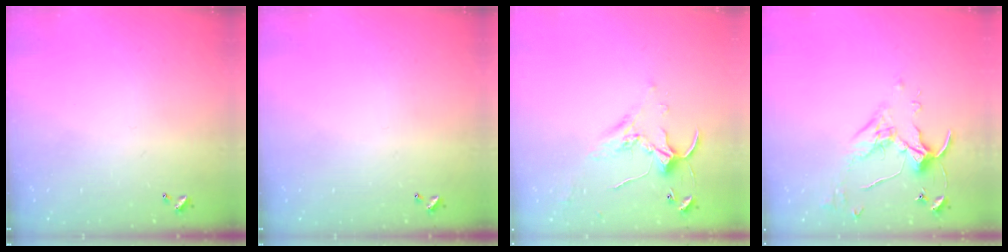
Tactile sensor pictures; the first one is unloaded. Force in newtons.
{"total": 0.0}
{"total": 1.5, "press": 1.5, "slide": 0.3}
{"total": 4.0, "press": 3.9, "slide": 0.5}